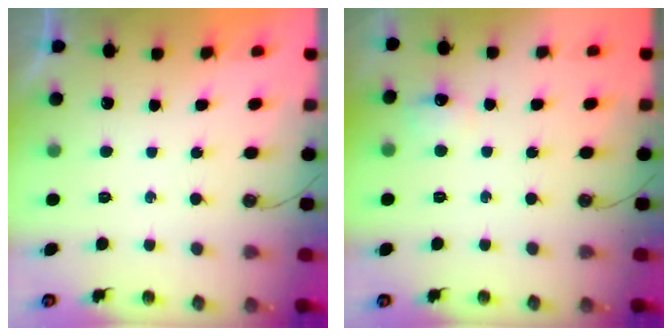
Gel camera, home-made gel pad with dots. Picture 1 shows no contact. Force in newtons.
{"total": 7.1, "press": 7.0, "slide": 0.9}